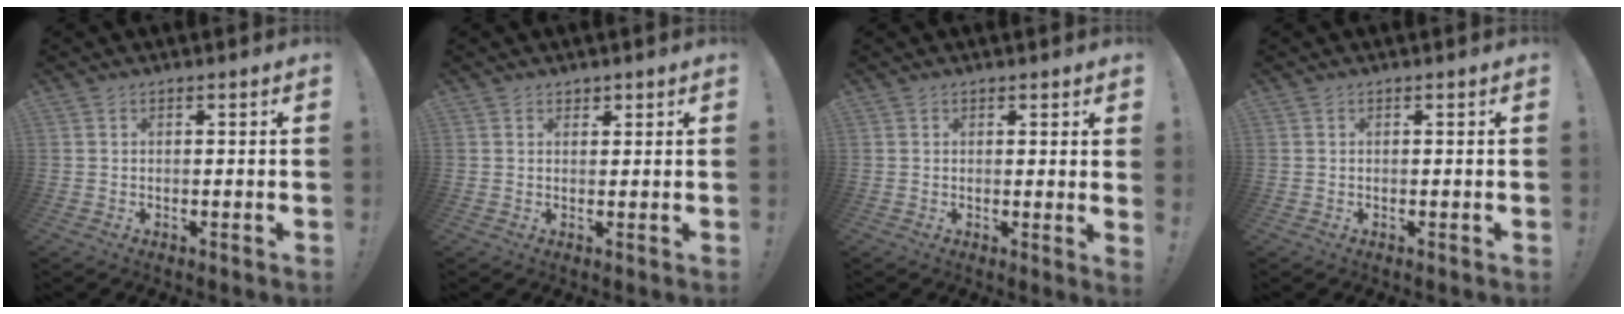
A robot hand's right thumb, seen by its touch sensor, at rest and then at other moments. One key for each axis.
{"total": 1.4, "fx": 1.1, "fy": 0.9, "fz": 0.1, "tx": 0.012, "ty": -0.008, "tz": 0.017}
{"total": 1.9, "fx": 1.0, "fy": -0.3, "fz": 1.6, "tx": -0.017, "ty": -0.007, "tz": 0.013}
{"total": 0.0}